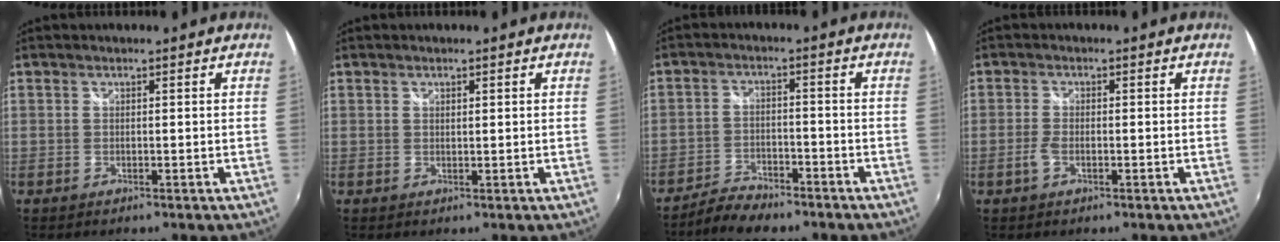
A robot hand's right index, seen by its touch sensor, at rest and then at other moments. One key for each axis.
{"total": 0.7, "fx": 0.5, "fy": 0.3, "fz": 0.5, "tx": -0.006, "ty": 0.002, "tz": 0.008}
{"total": 6.6, "fx": -5.7, "fy": 2.2, "fz": 2.5, "tx": -0.073, "ty": -0.002, "tz": -0.100}
{"total": 2.5, "fx": -1.1, "fy": 1.1, "fz": 1.9, "tx": -0.048, "ty": -0.002, "tz": -0.023}